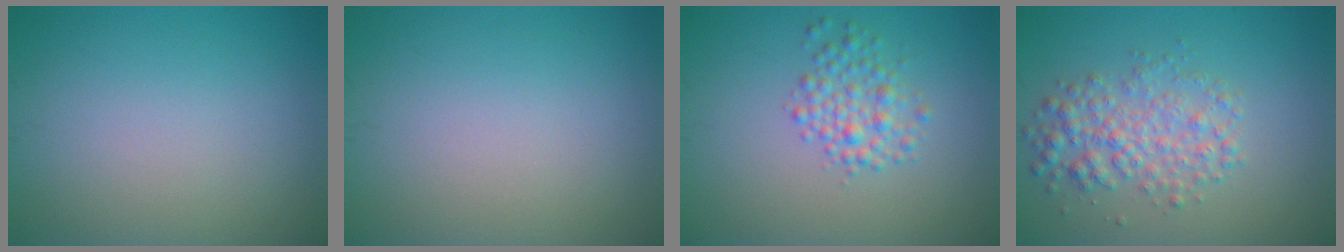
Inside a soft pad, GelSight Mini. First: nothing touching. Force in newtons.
{"total": 0.0}
{"total": 2.7, "press": 2.7, "slide": 0.1}
{"total": 3.8, "press": 3.8, "slide": 0.1}